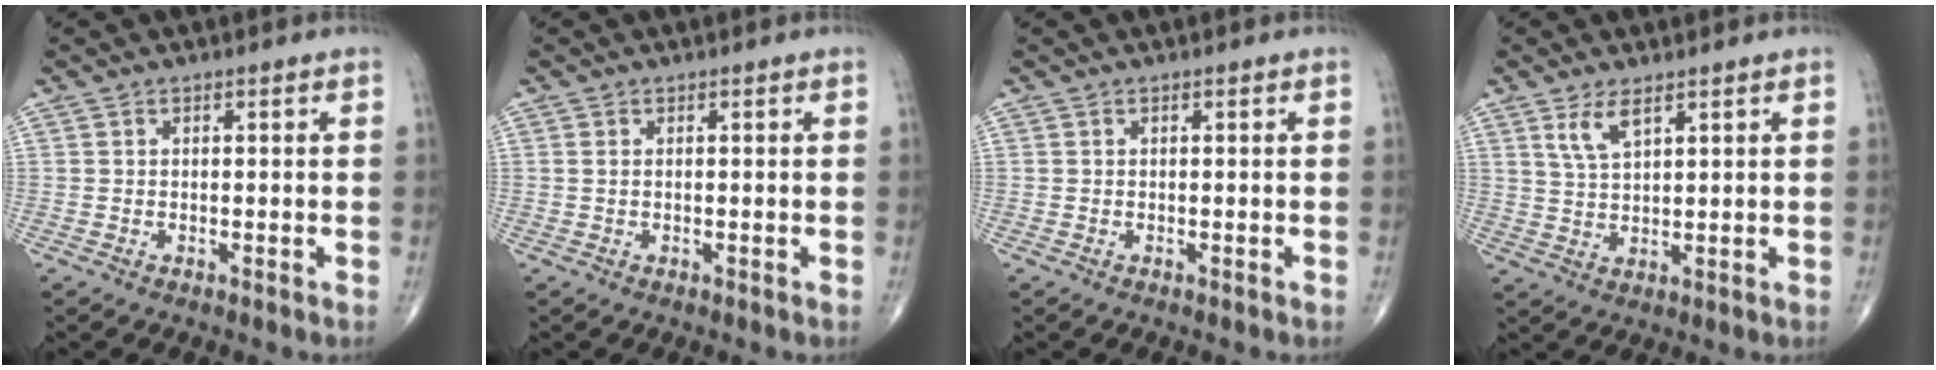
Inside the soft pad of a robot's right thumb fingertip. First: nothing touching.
{"total": 0.7, "force": [0.2, 0.4, 0.6], "torque": [-0.016, 0.005, 0.007]}
{"total": 0.0}
{"total": 4.6, "force": [2.7, 1.7, 3.3], "torque": [-0.064, -0.015, 0.060]}